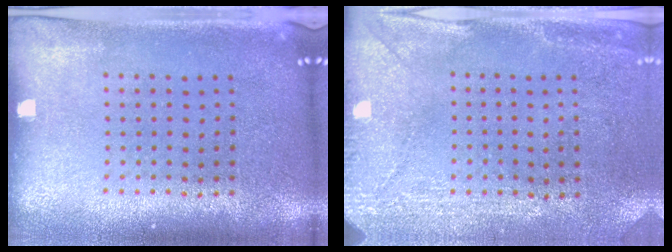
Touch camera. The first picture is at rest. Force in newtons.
{"total": 3.0, "press": 2.6, "slide": 1.4}